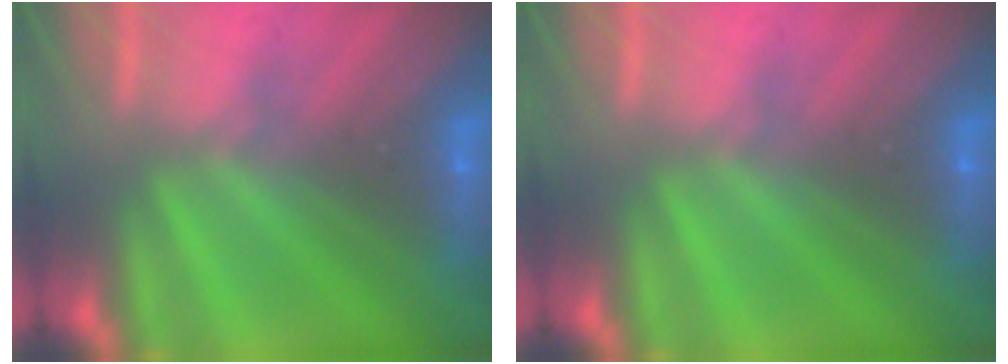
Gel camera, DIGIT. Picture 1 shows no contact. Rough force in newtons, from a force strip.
{"total": 0.0}